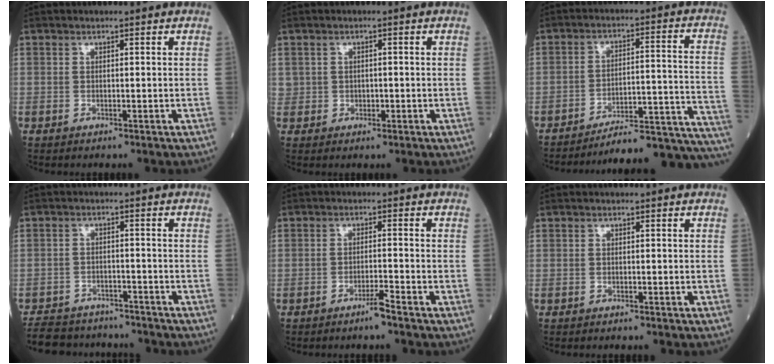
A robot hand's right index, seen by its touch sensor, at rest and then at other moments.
{"total": 1.7, "force": [0.0, 1.6, 0.7], "torque": [-0.012, 0.003, 0.004]}
{"total": 19.6, "force": [-18.8, -0.3, 5.5], "torque": [-0.011, 0.029, -0.251]}
{"total": 11.3, "force": [-10.2, 4.1, 2.4], "torque": [-0.042, 0.012, -0.143]}
{"total": 2.5, "force": [-2.0, -0.4, 1.4], "torque": [-0.027, -0.002, -0.036]}
{"total": 1.4, "force": [-1.3, 0.1, 0.5], "torque": [-0.008, 0.000, -0.017]}